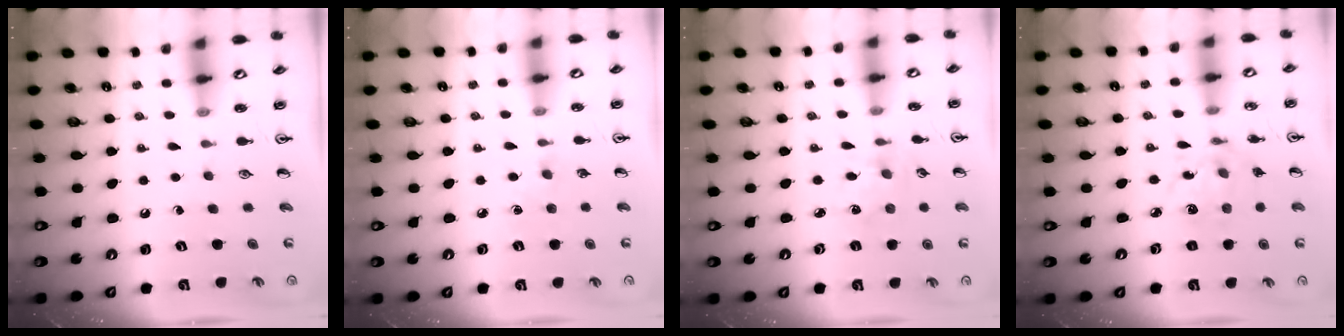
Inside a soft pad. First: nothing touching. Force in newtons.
{"total": 2.8, "press": 2.8, "slide": 0.4}
{"total": 1.7, "press": 1.7, "slide": 0.3}
{"total": 7.1, "press": 7.1, "slide": 0.3}